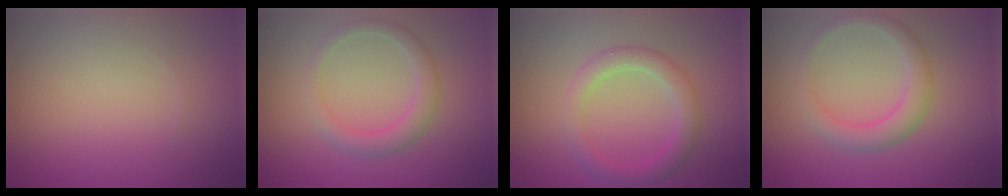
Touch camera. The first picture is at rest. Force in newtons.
{"total": 2.3, "press": 2.3, "slide": 0.1}
{"total": 2.8, "press": 2.8, "slide": 0.1}
{"total": 2.7, "press": 2.7, "slide": 0.0}